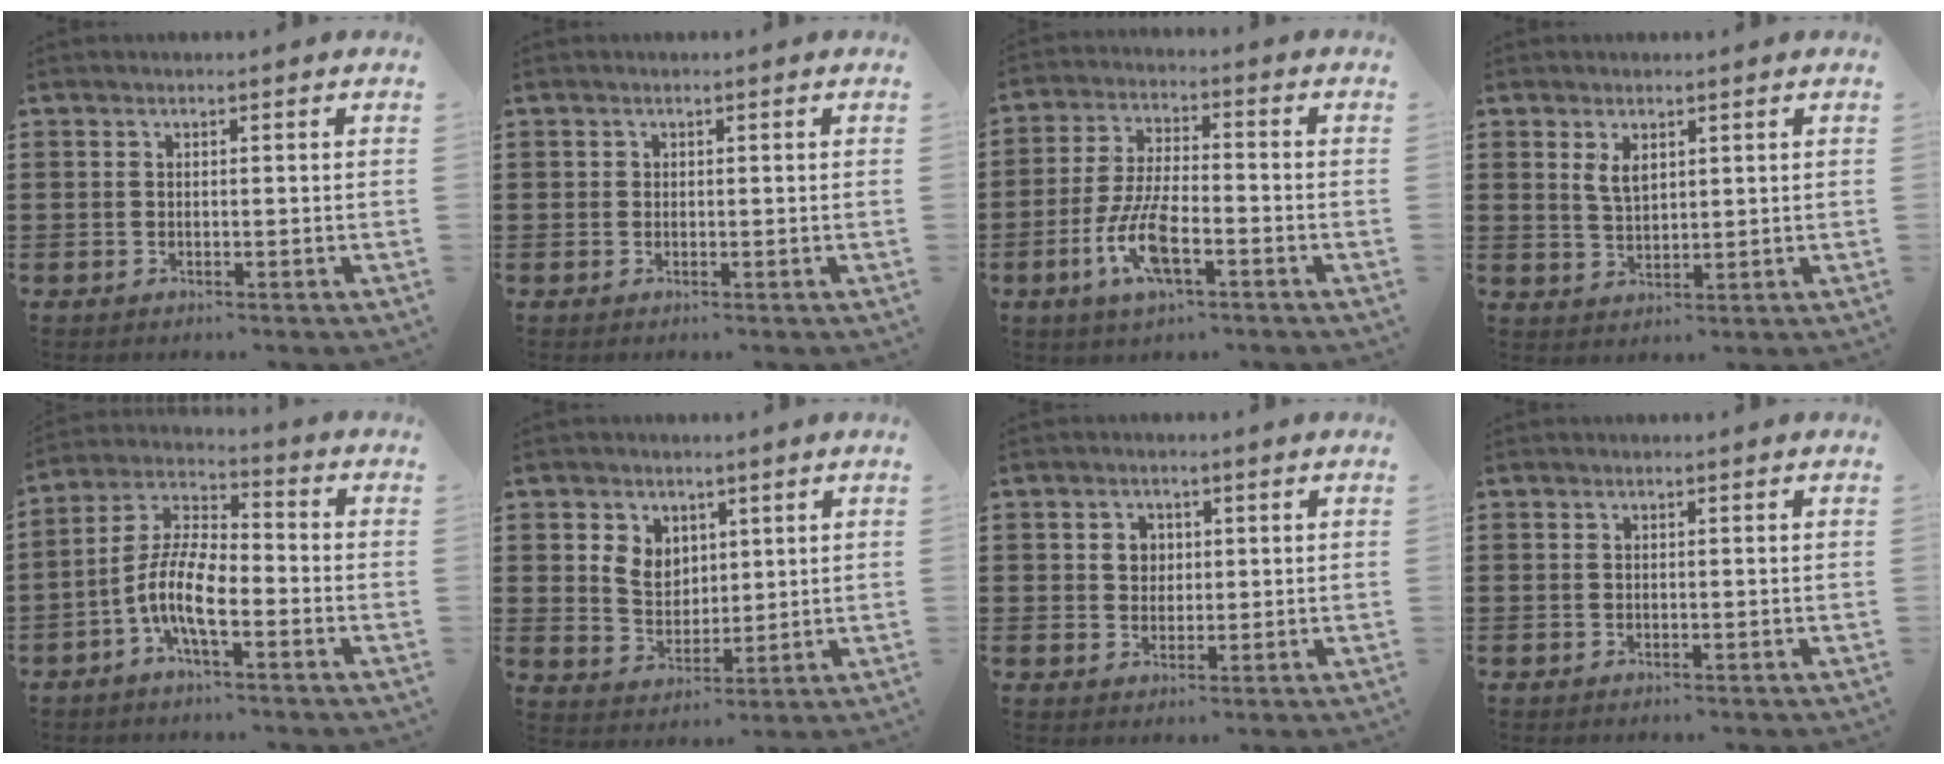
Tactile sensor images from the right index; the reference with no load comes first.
{"total": 0.6, "force": [0.0, 0.5, 0.1], "torque": [-0.003, 0.004, 0.000]}
{"total": 9.3, "force": [-3.7, 3.2, 7.9], "torque": [-0.182, -0.011, -0.072]}
{"total": 3.0, "force": [1.5, 1.6, 2.1], "torque": [-0.046, 0.003, 0.028]}
{"total": 9.0, "force": [-3.8, 3.1, 7.5], "torque": [-0.181, -0.008, -0.079]}
{"total": 5.2, "force": [2.4, 4.3, 1.9], "torque": [-0.047, 0.011, 0.042]}
{"total": 2.8, "force": [0.6, 2.4, 1.2], "torque": [-0.032, 0.010, 0.008]}
{"total": 0.0}